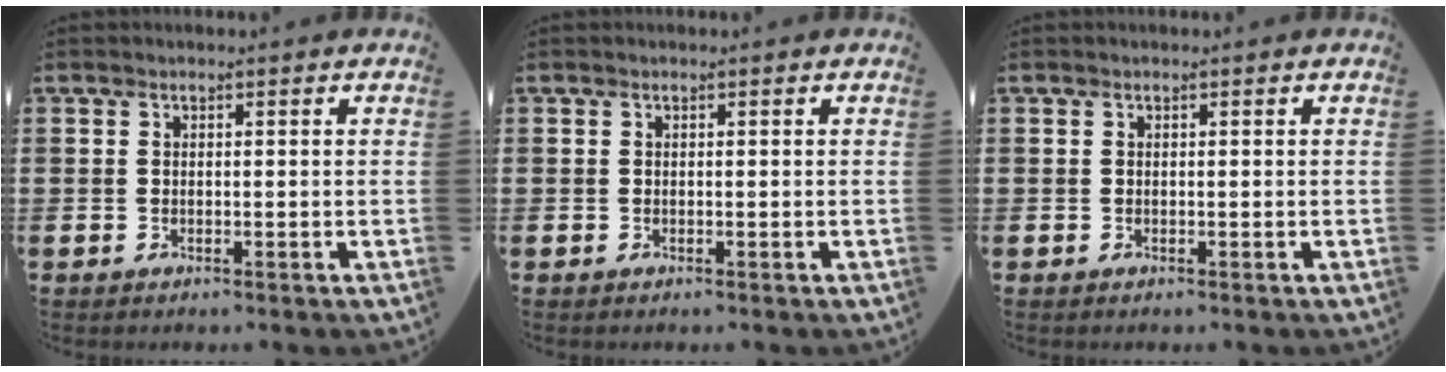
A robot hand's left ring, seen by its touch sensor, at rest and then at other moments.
{"total": 0.0}
{"total": 0.0}